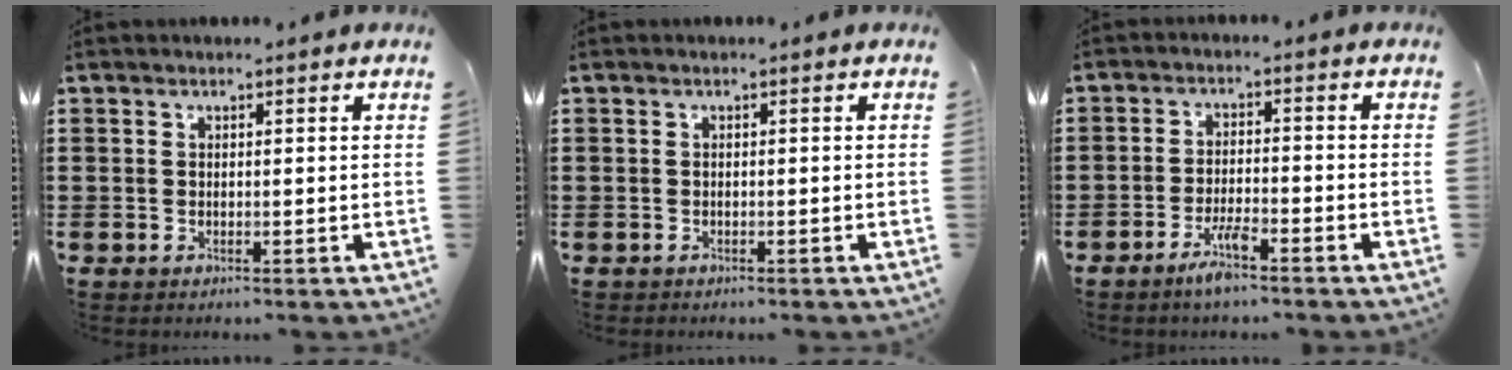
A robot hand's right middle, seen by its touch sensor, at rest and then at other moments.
{"total": 0.0}
{"total": 4.1, "force": [-3.1, 0.6, 2.7], "torque": [-0.058, 0.003, -0.060]}